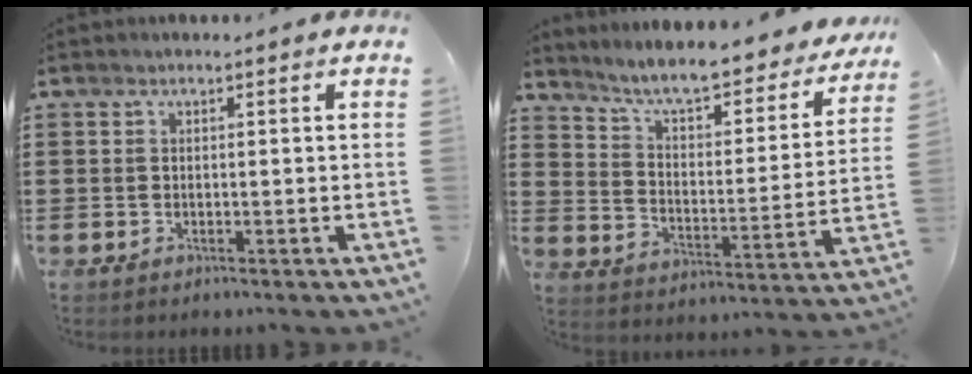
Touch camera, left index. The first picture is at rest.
{"total": 6.5, "force": [5.9, 0.3, 2.6], "torque": [-0.076, -0.045, 0.096]}